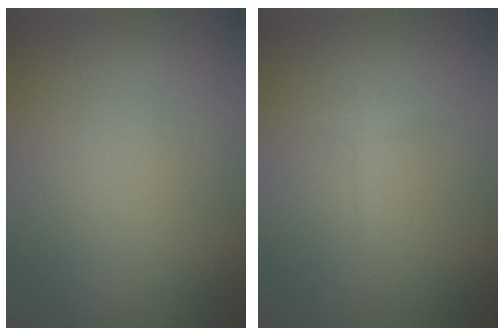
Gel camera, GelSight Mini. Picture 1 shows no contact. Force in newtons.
{"total": 1.2, "press": 1.2, "slide": 0.1}